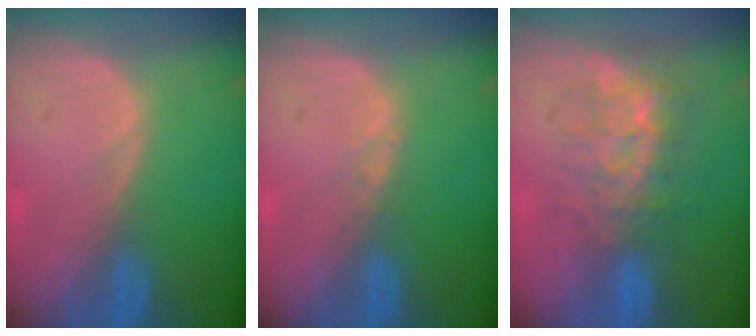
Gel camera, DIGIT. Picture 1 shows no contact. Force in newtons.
{"total": 0.8, "press": 0.7, "slide": 0.1}
{"total": 8.1, "press": 7.5, "slide": 3.2}